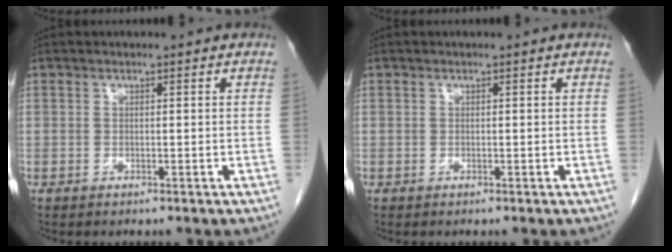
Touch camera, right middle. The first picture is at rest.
{"total": 0.0}